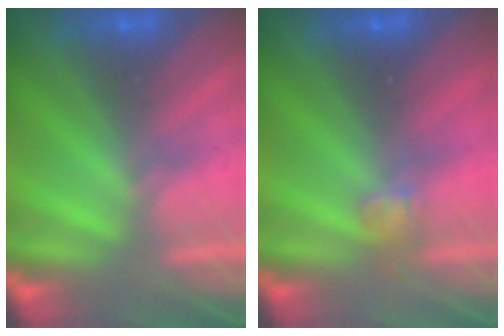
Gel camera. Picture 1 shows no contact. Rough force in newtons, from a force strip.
{"total": 3.0}